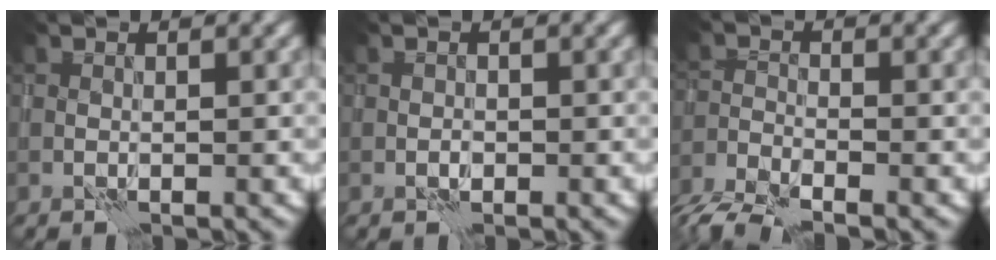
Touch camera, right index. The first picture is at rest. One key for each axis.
{"total": 0.7, "fx": -0.2, "fy": 0.6, "fz": 0.3, "tx": -0.003, "ty": 0.002, "tz": -0.005}
{"total": 3.9, "fx": -3.4, "fy": 1.1, "fz": 1.5, "tx": -0.025, "ty": -0.009, "tz": -0.076}